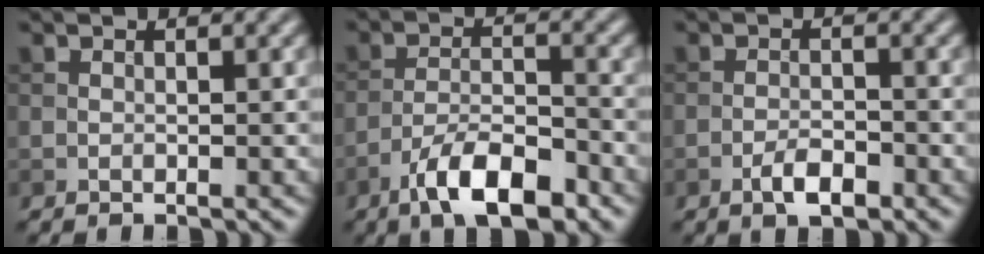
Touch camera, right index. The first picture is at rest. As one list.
[{"total": 7.0, "force": [-4.7, 2.2, 4.8], "torque": [-0.080, 0.004, -0.082]}, {"total": 2.6, "force": [-1.5, 1.0, 1.9], "torque": [-0.033, 0.002, -0.030]}]